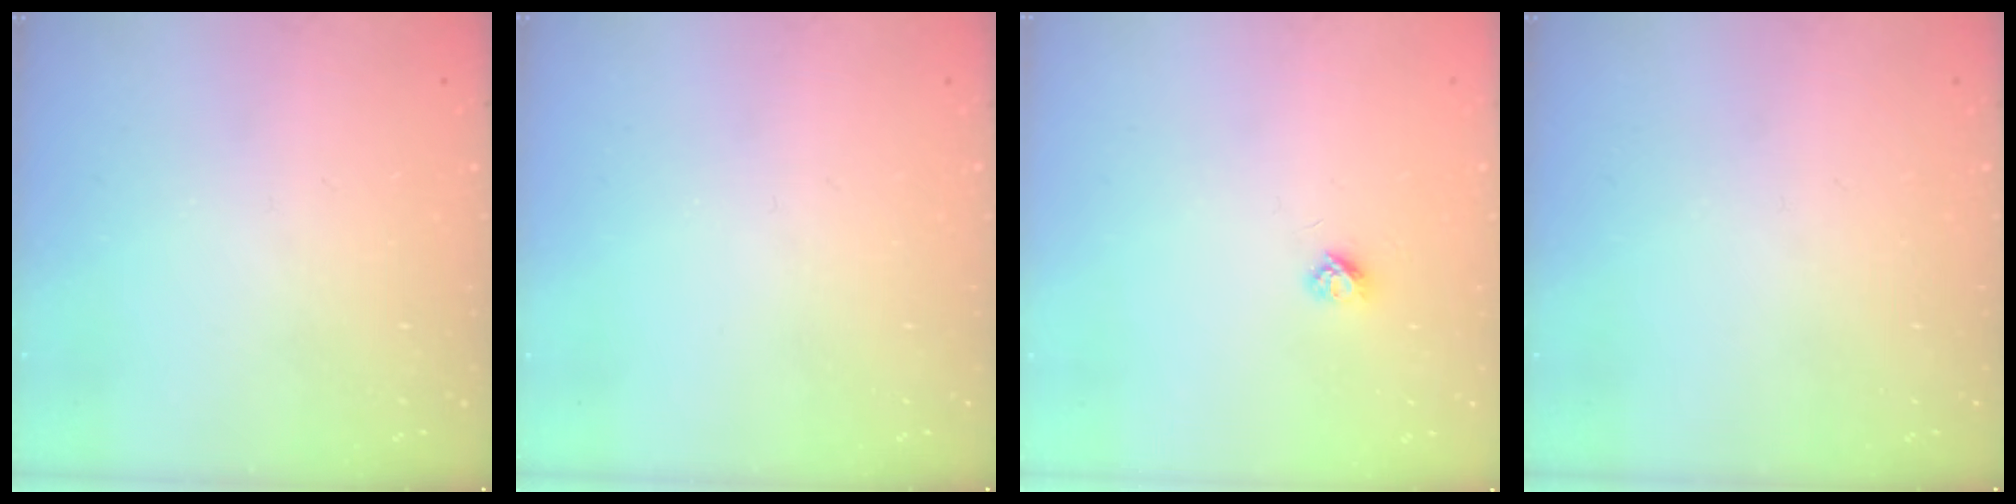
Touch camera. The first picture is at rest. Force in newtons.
{"total": 0.0}
{"total": 3.1, "press": 3.0, "slide": 0.4}
{"total": 0.0}